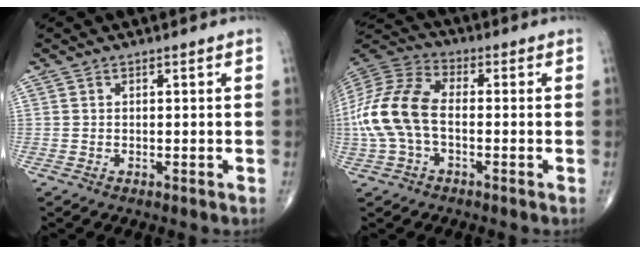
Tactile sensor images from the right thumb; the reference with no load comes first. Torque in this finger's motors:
{"motor_torque": [-0.15, 0.97, 1.11, -0.51, 0.59]}